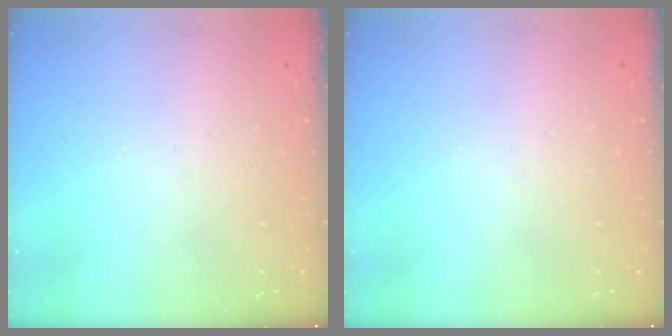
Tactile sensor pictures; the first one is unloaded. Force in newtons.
{"total": 0.0}